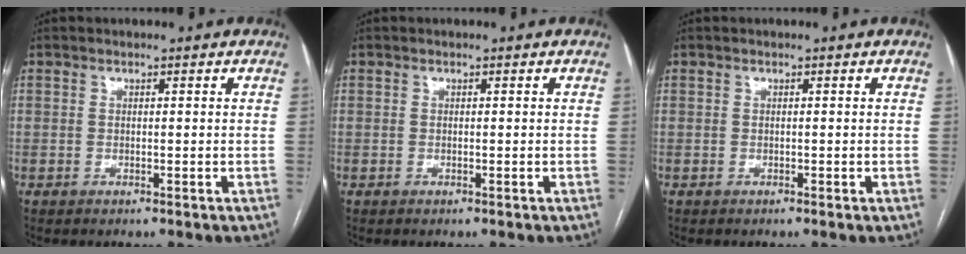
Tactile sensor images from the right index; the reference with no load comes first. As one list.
[{"total": 0.0}, {"total": 0.0}]